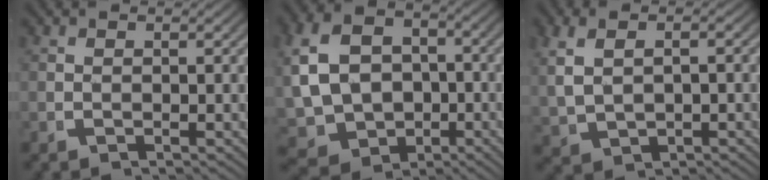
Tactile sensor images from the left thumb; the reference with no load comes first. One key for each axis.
{"total": 13.4, "fx": -2.1, "fy": 11.0, "fz": 7.3, "tx": -0.161, "ty": -0.053, "tz": -0.015}
{"total": 4.2, "fx": 0.7, "fy": 2.8, "fz": 3.0, "tx": -0.076, "ty": -0.006, "tz": 0.030}